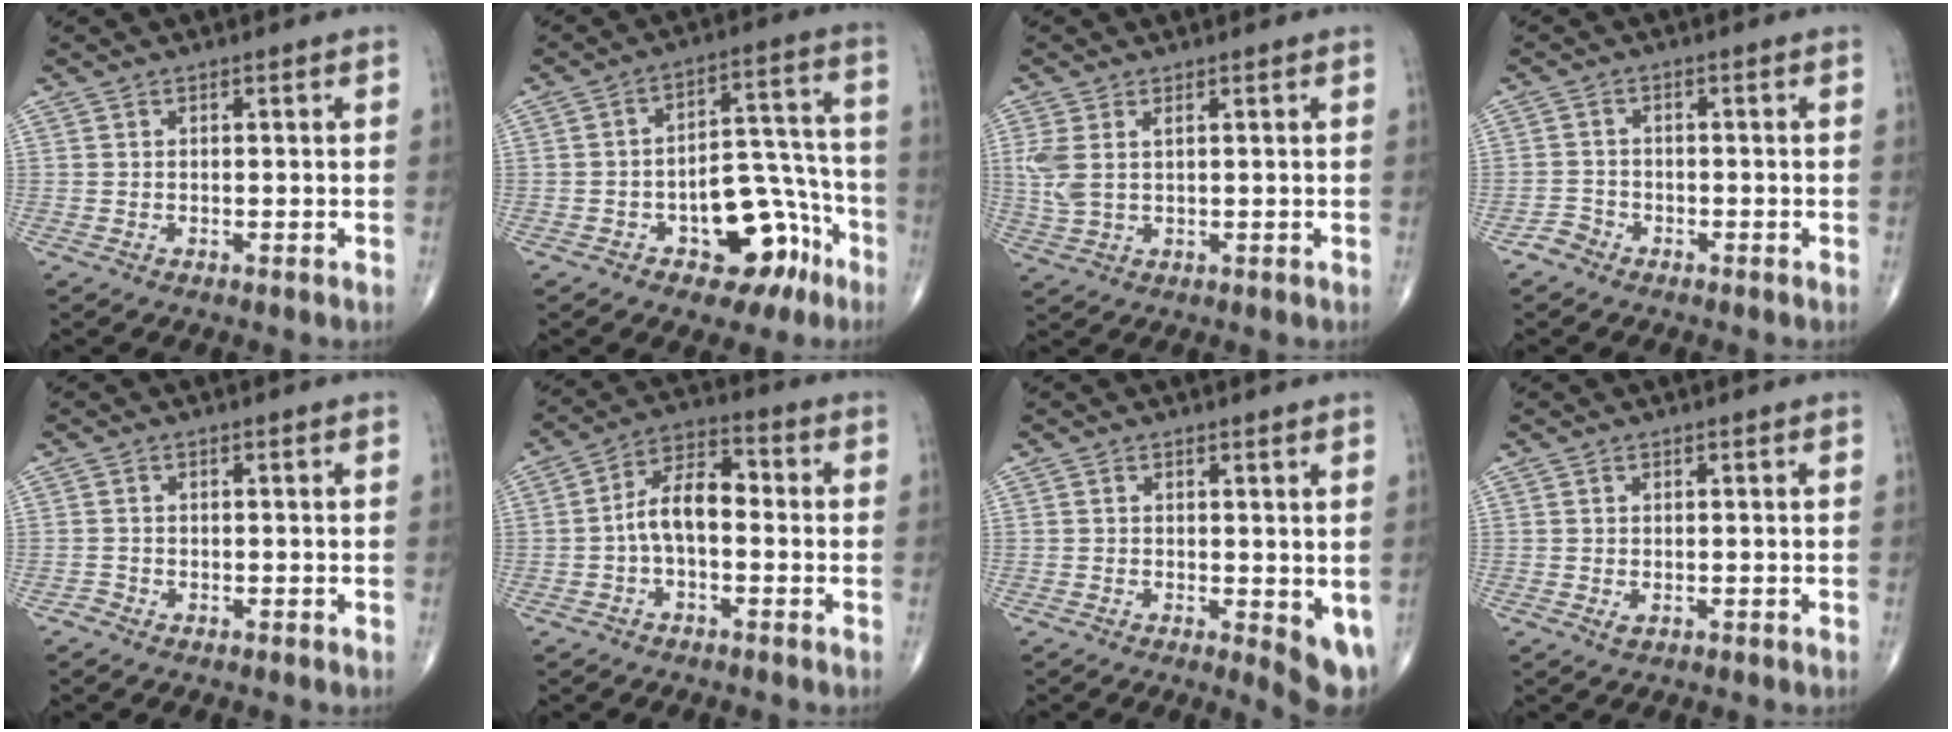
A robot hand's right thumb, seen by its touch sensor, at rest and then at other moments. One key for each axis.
{"total": 14.8, "fx": -6.9, "fy": 8.2, "fz": 10.2, "tx": -0.084, "ty": 0.063, "tz": -0.091}
{"total": 5.0, "fx": 1.2, "fy": 2.5, "fz": 4.1, "tx": -0.114, "ty": 0.007, "tz": 0.033}
{"total": 2.2, "fx": -1.7, "fy": 1.5, "fz": 0.1, "tx": -0.001, "ty": 0.008, "tz": -0.037}
{"total": 0.8, "fx": -0.6, "fy": 0.5, "fz": 0.0, "tx": 0.004, "ty": 0.001, "tz": -0.019}
{"total": 8.7, "fx": -1.0, "fy": 4.7, "fz": 7.2, "tx": -0.118, "ty": 0.036, "tz": -0.029}
{"total": 5.4, "fx": -0.4, "fy": 1.9, "fz": 5.0, "tx": -0.060, "ty": -0.014, "tz": -0.005}
{"total": 1.0, "fx": -0.3, "fy": 0.6, "fz": 0.8, "tx": -0.016, "ty": -0.003, "tz": -0.003}